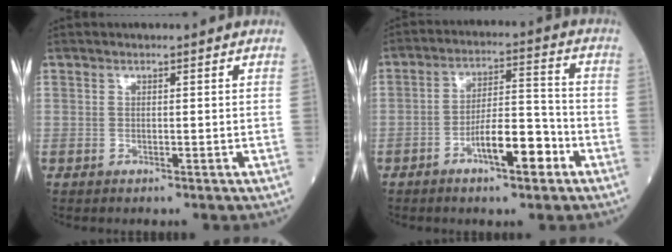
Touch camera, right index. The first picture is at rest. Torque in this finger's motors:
{"motor_torque": [0.84, 0.01, 0.63, 0.15]}